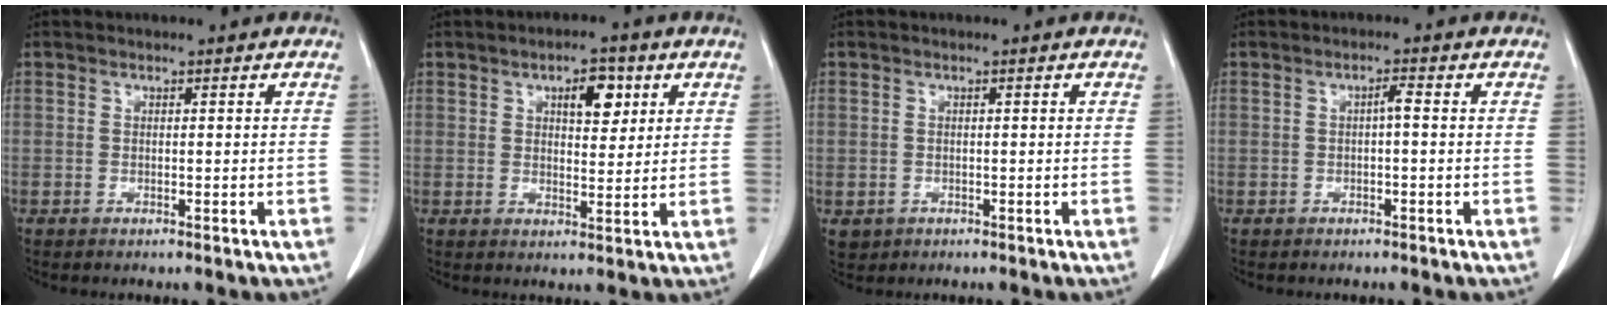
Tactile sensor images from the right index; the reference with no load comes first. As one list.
[{"total": 5.3, "force": [2.3, 2.3, 4.2], "torque": [-0.063, 0.004, 0.036]}, {"total": 1.9, "force": [-0.5, 1.8, 0.3], "torque": [-0.006, 0.002, 0.000]}, {"total": 1.4, "force": [-0.1, 0.1, 1.4], "torque": [-0.022, 0.004, -0.001]}]